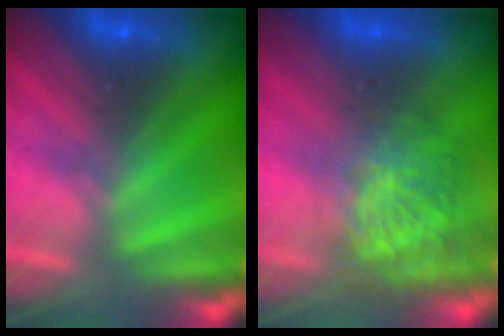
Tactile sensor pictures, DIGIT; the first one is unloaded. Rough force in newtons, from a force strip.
{"total": 3.5}